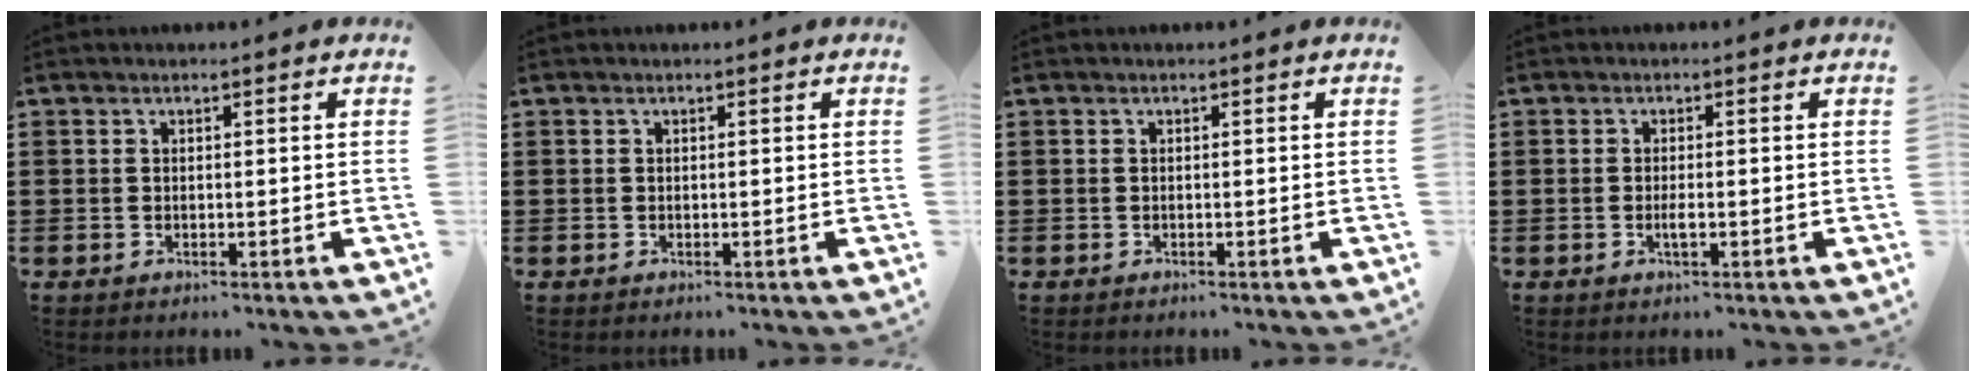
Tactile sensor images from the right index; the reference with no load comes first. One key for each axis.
{"total": 0.0}
{"total": 0.0}
{"total": 1.5, "fx": -0.4, "fy": 0.4, "fz": 1.4, "tx": -0.033, "ty": -0.004, "tz": -0.009}